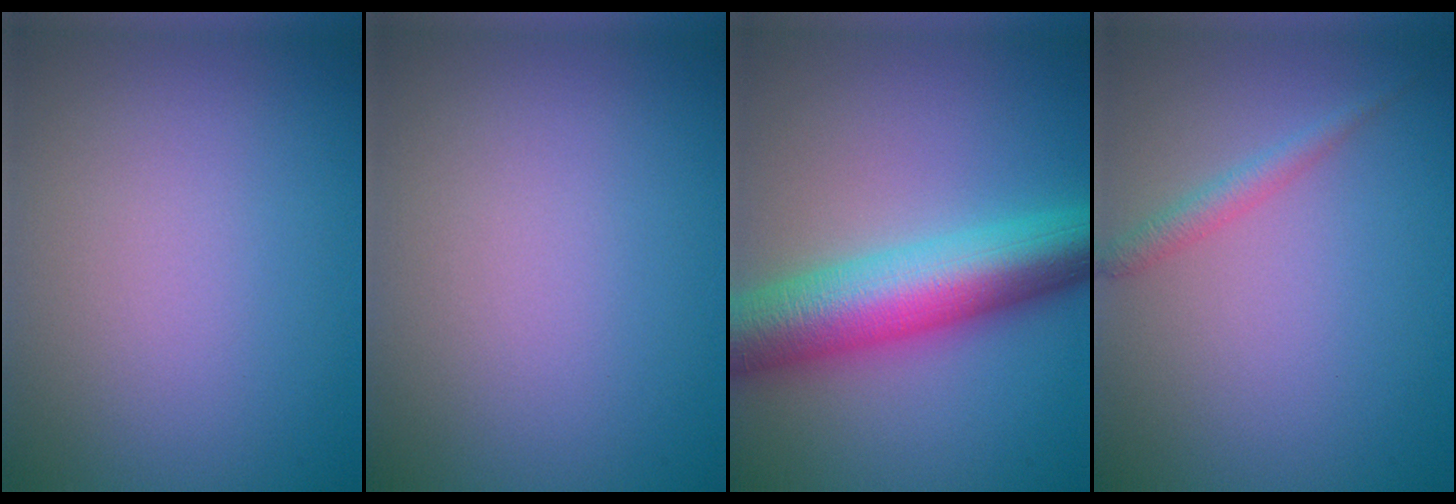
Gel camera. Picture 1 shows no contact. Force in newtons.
{"total": 0.0}
{"total": 10.1, "press": 10.1, "slide": 0.2}
{"total": 1.4, "press": 1.4, "slide": 0.0}